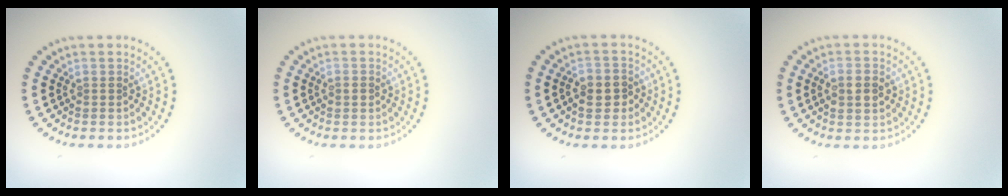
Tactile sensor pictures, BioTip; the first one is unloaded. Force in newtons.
{"total": 1.1, "press": 1.1, "slide": 0.1}
{"total": 2.3, "press": 2.2, "slide": 0.6}
{"total": 2.4, "press": 2.4, "slide": 0.3}